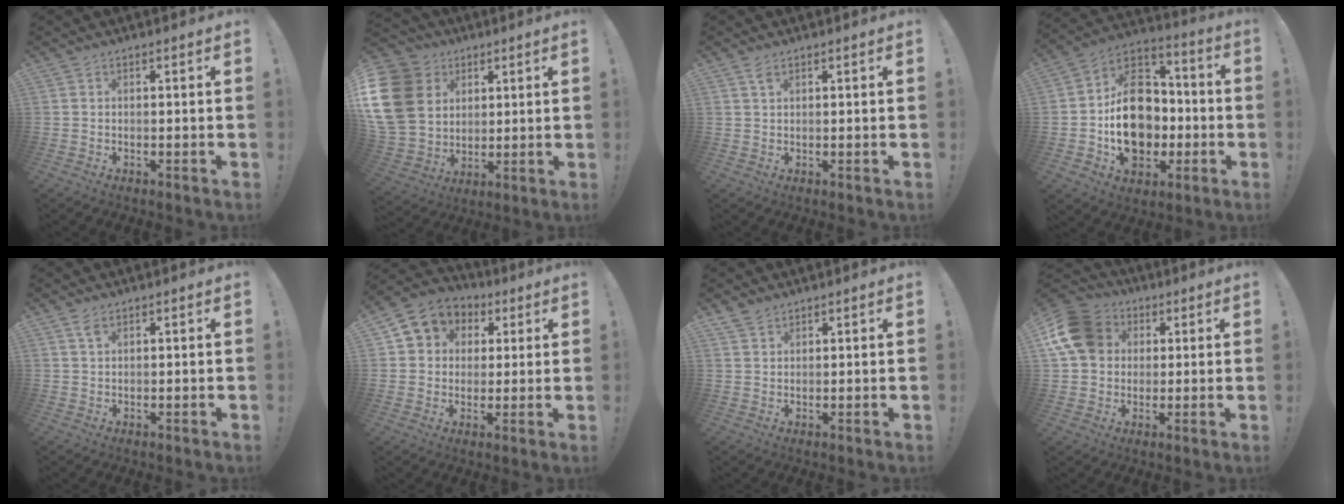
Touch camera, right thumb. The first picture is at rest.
{"total": 18.2, "force": [4.6, 14.8, 9.6], "torque": [-0.181, -0.011, 0.097]}
{"total": 2.1, "force": [1.3, 0.8, 1.4], "torque": [-0.027, -0.002, 0.023]}
{"total": 20.2, "force": [-3.3, 15.3, 12.7], "torque": [-0.197, 0.032, -0.040]}
{"total": 2.6, "force": [1.5, 1.0, 1.9], "torque": [-0.037, -0.002, 0.027]}
{"total": 8.0, "force": [2.4, 7.2, 2.4], "torque": [-0.034, -0.012, 0.053]}
{"total": 2.7, "force": [2.3, 1.2, 0.8], "torque": [-0.017, -0.012, 0.044]}
{"total": 15.3, "force": [4.0, 12.6, 7.7], "torque": [-0.122, -0.002, 0.082]}